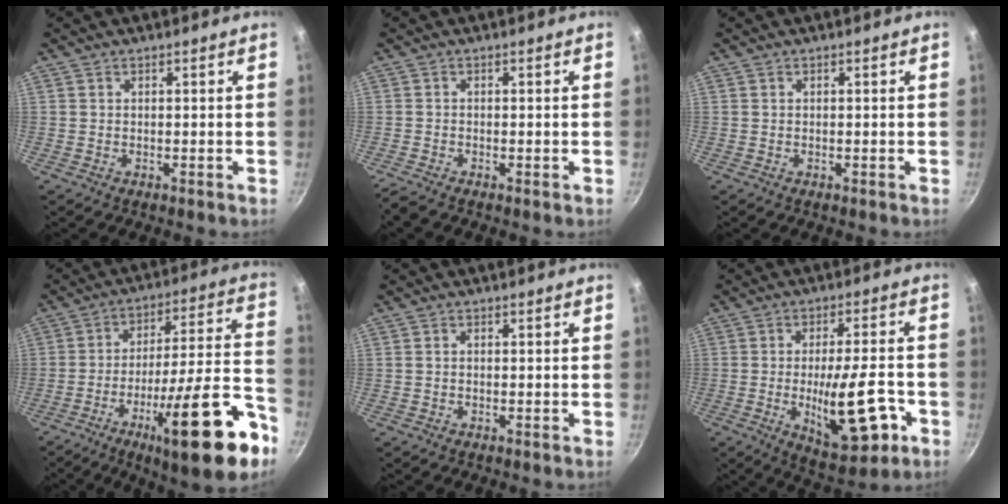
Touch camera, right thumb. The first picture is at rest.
{"total": 1.7, "force": [-1.2, 0.2, 1.2], "torque": [-0.039, 0.004, -0.031]}
{"total": 0.0}
{"total": 23.9, "force": [-11.5, 4.7, 20.5], "torque": [-0.277, 0.047, -0.180]}
{"total": 0.5, "force": [-0.1, 0.4, 0.3], "torque": [-0.006, 0.004, -0.002]}
{"total": 16.0, "force": [-4.6, 6.0, 14.1], "torque": [-0.194, 0.013, -0.056]}